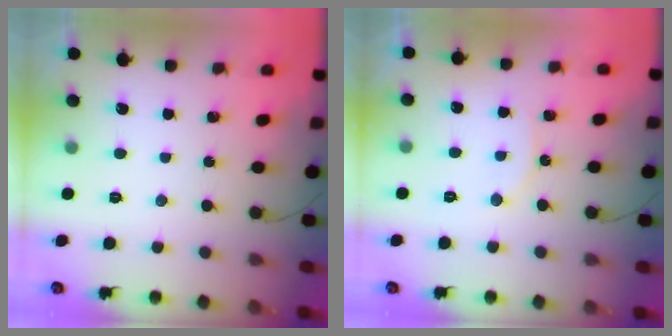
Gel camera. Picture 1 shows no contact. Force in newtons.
{"total": 6.9, "press": 6.9, "slide": 0.7}